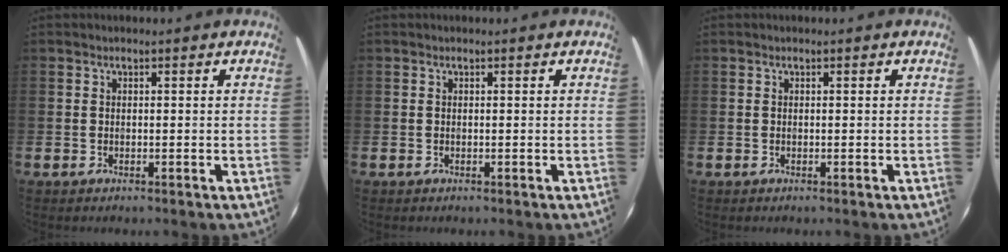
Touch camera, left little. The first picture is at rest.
{"total": 0.0}
{"total": 0.0}